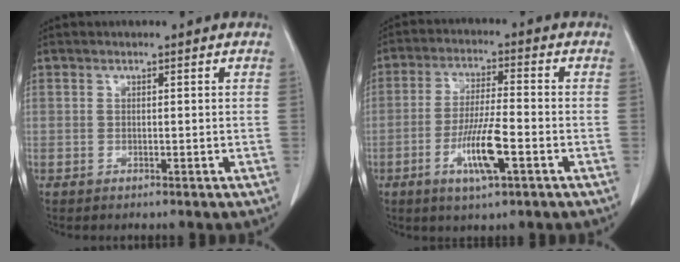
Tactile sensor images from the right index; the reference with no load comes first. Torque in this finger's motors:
{"motor_torque": [1.54, -0.21, 0.45, 0.10]}